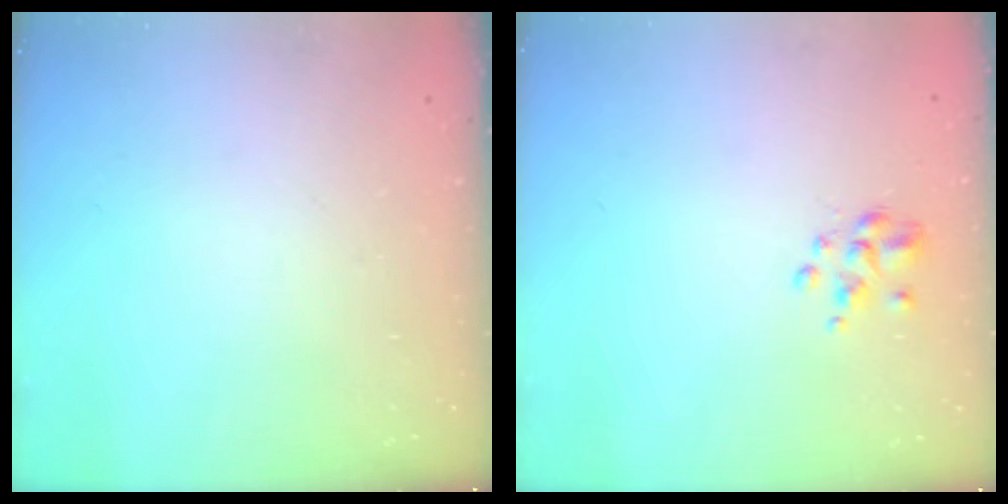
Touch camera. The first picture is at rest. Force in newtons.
{"total": 2.6, "press": 2.5, "slide": 0.8}